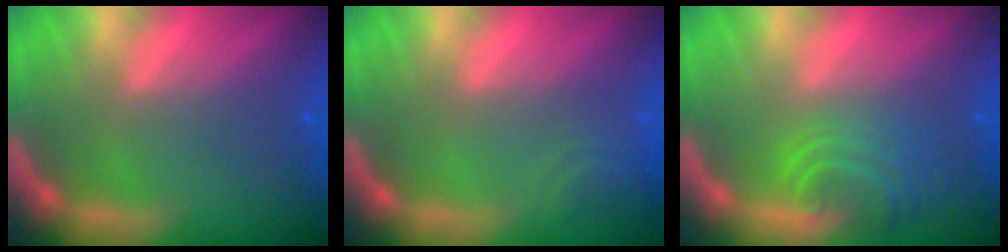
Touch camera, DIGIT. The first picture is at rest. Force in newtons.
{"total": 1.9}
{"total": 4.0}